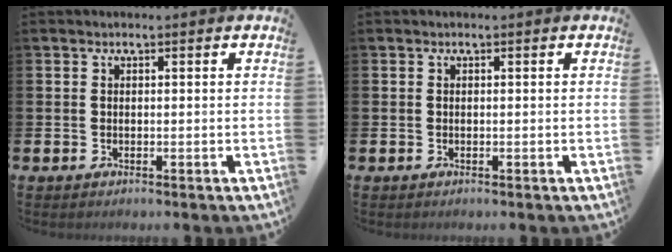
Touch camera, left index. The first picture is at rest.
{"total": 0.0}